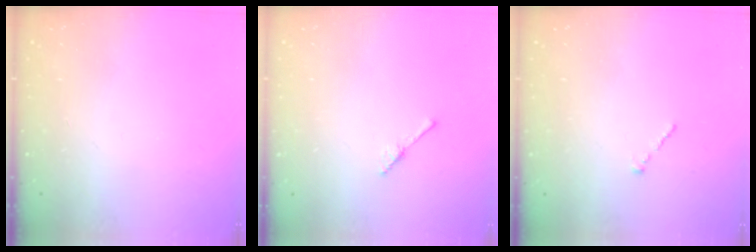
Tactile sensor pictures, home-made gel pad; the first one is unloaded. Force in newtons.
{"total": 2.5, "press": 2.4, "slide": 0.3}
{"total": 0.0}